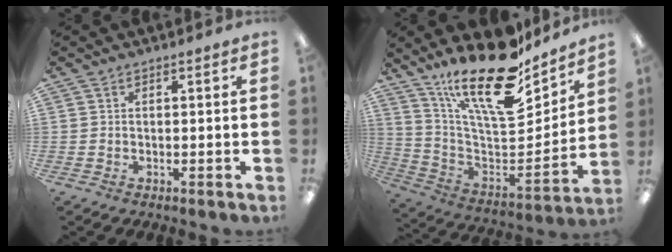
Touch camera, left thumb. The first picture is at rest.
{"total": 24.5, "force": [17.6, 8.4, 14.9], "torque": [-0.258, -0.120, 0.301]}